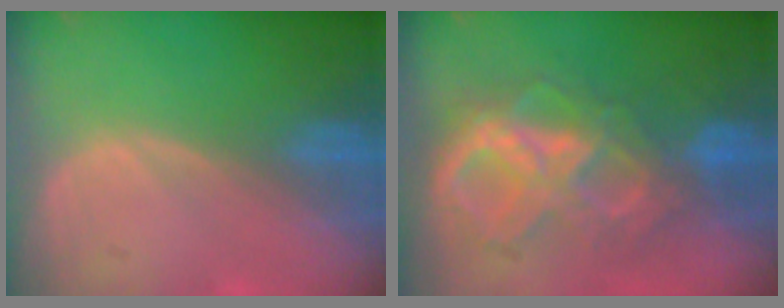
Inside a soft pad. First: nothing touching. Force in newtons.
{"total": 9.6, "press": 9.5, "slide": 1.0}